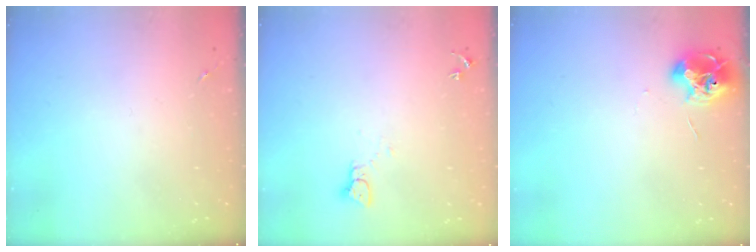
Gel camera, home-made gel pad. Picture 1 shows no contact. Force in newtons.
{"total": 2.1, "press": 2.1, "slide": 0.2}
{"total": 9.3, "press": 9.3, "slide": 1.0}